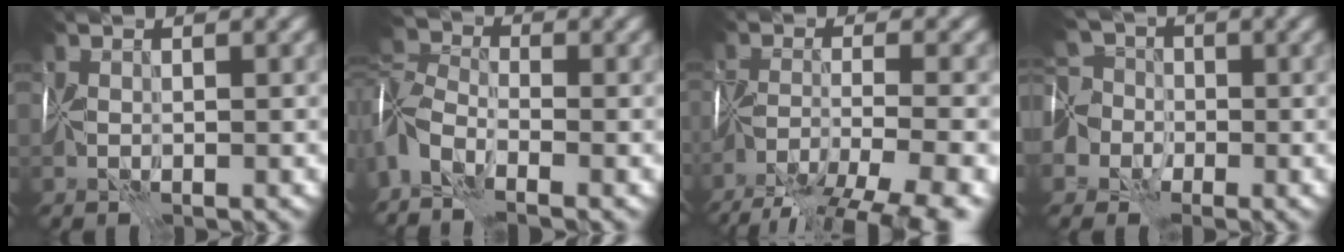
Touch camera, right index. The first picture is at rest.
{"total": 6.5, "force": [-3.5, 3.1, 4.4], "torque": [-0.092, 0.000, -0.081]}
{"total": 10.5, "force": [-8.3, 2.7, 5.8], "torque": [-0.102, -0.017, -0.117]}
{"total": 7.6, "force": [-3.0, 6.1, 3.2], "torque": [-0.050, 0.001, -0.072]}